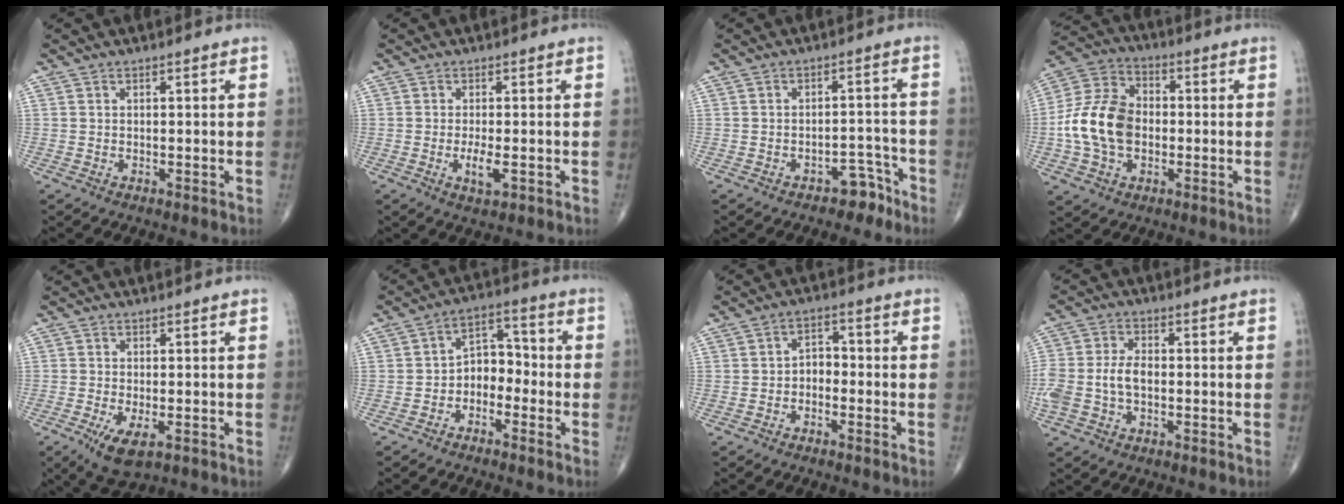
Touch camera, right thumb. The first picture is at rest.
{"total": 3.7, "force": [-1.1, 1.3, 3.3], "torque": [-0.061, -0.004, -0.018]}
{"total": 4.9, "force": [-3.6, 2.8, 1.9], "torque": [-0.008, 0.047, -0.047]}
{"total": 14.4, "force": [-1.6, 10.2, 10.1], "torque": [-0.183, 0.031, -0.036]}
{"total": 6.1, "force": [-2.4, 2.6, 4.9], "torque": [-0.089, -0.013, -0.035]}
{"total": 6.8, "force": [-2.5, 4.8, 4.1], "torque": [-0.032, 0.044, -0.058]}
{"total": 3.6, "force": [-1.3, 2.5, 2.2], "torque": [-0.016, 0.027, -0.034]}
{"total": 8.4, "force": [-1.1, 5.3, 6.5], "torque": [-0.150, 0.023, -0.021]}